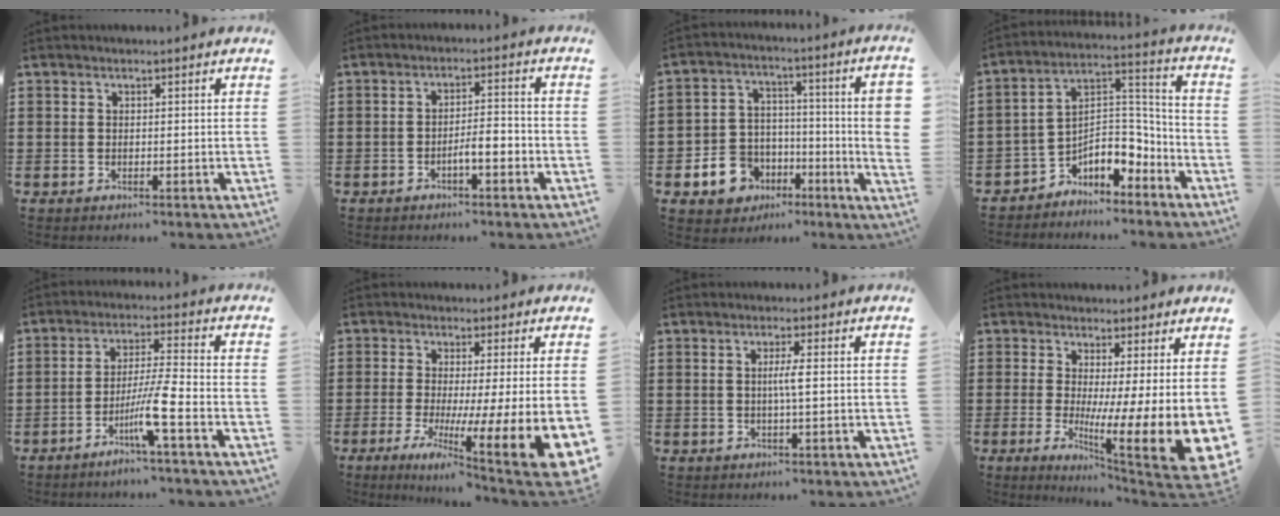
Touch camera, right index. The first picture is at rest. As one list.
[{"total": 3.8, "force": [-1.9, 0.6, 3.2], "torque": [-0.055, 0.002, -0.035]}, {"total": 8.4, "force": [-3.5, 5.8, 5.0], "torque": [-0.116, 0.018, -0.065]}, {"total": 7.0, "force": [-4.6, 3.8, 3.6], "torque": [-0.074, -0.006, -0.092]}, {"total": 7.3, "force": [-3.7, -0.6, 6.2], "torque": [-0.120, -0.011, -0.071]}, {"total": 6.6, "force": [-1.0, 0.5, 6.5], "torque": [-0.091, -0.049, -0.021]}, {"total": 2.4, "force": [0.0, -0.2, 2.4], "torque": [-0.045, -0.005, -0.004]}, {"total": 7.6, "force": [0.6, 2.0, 7.3], "torque": [-0.100, -0.056, 0.014]}]